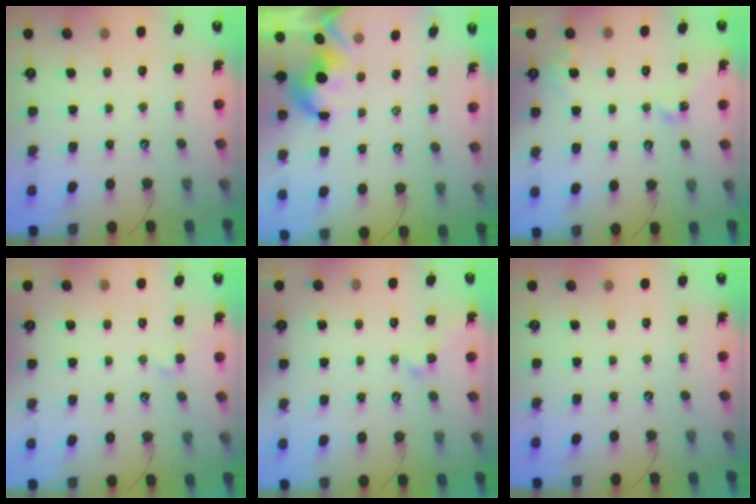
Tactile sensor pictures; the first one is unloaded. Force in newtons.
{"total": 1.9, "press": 1.8, "slide": 0.7}
{"total": 6.3, "press": 6.2, "slide": 0.7}
{"total": 0.9, "press": 0.8, "slide": 0.5}
{"total": 1.6, "press": 1.5, "slide": 0.6}
{"total": 0.0}